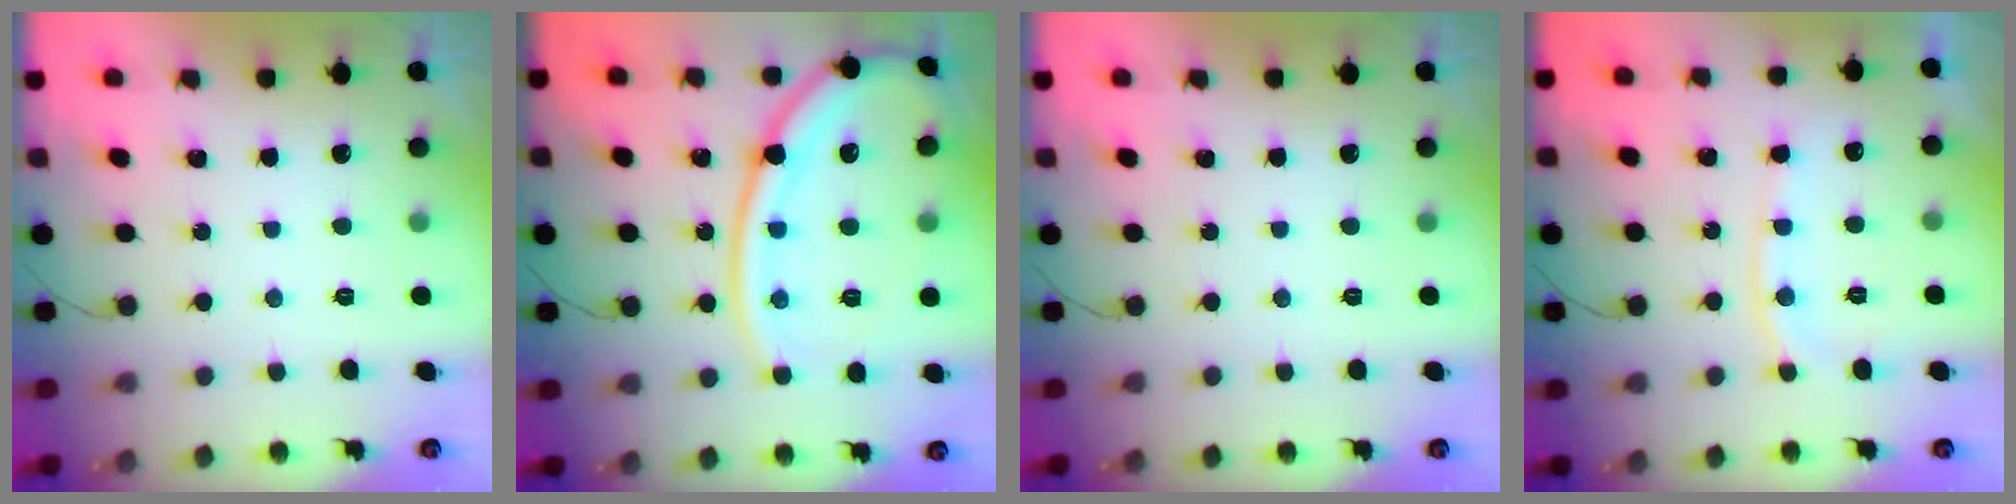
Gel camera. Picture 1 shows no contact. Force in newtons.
{"total": 18.3, "press": 18.2, "slide": 2.3}
{"total": 0.0}
{"total": 9.7, "press": 9.7, "slide": 1.3}